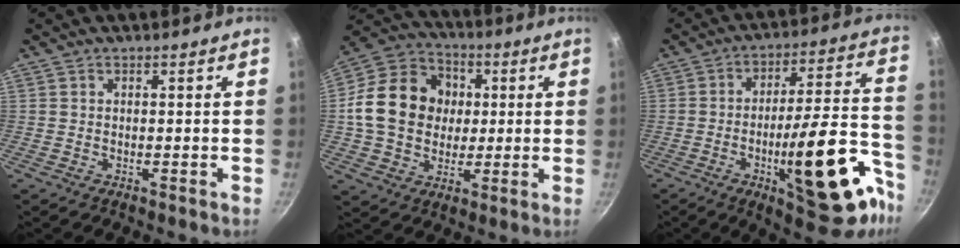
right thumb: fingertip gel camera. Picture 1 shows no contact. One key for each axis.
{"total": 17.8, "fx": 1.2, "fy": 14.7, "fz": 10.0, "tx": -0.146, "ty": 0.025, "tz": 0.014}
{"total": 23.2, "fx": -9.7, "fy": 7.5, "fz": 19.6, "tx": -0.237, "ty": 0.052, "tz": -0.135}